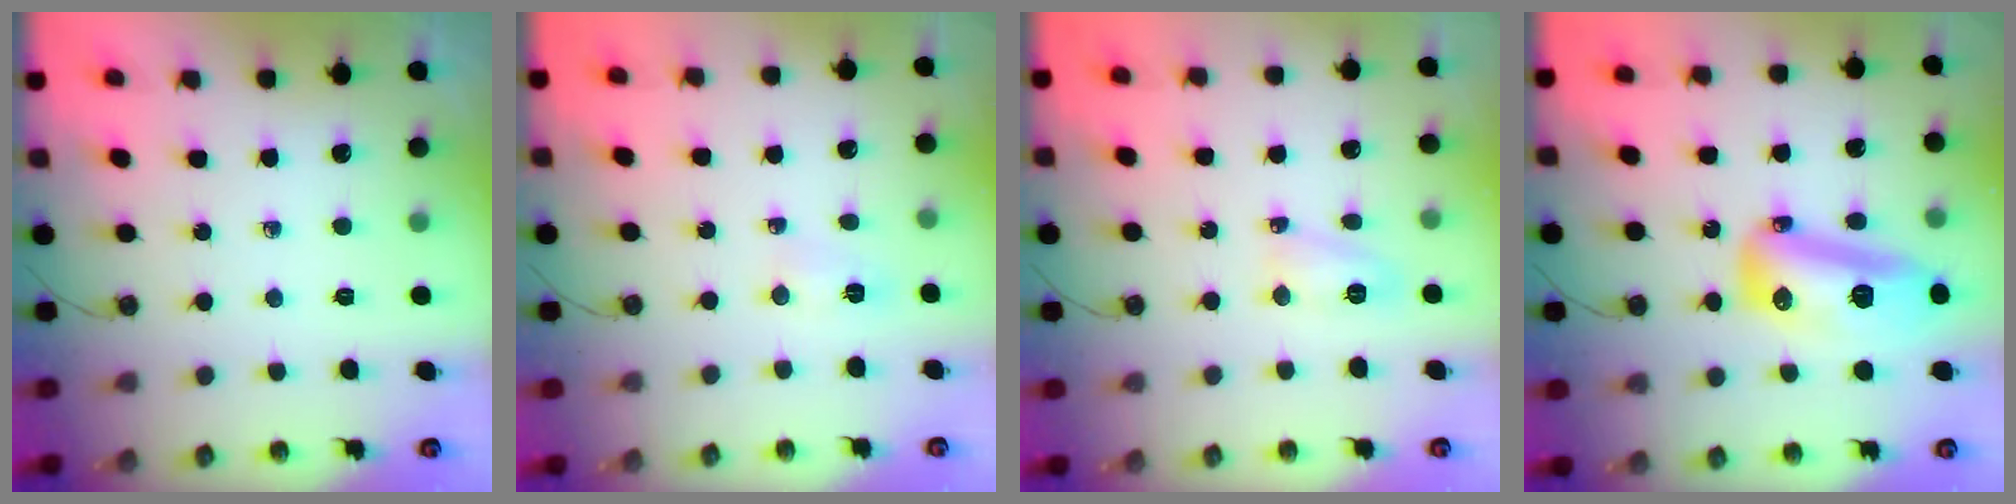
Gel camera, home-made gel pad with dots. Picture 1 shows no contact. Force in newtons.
{"total": 18.5, "press": 4.2, "slide": 18.0}
{"total": 6.7, "press": 6.7, "slide": 0.4}
{"total": 21.5, "press": 17.7, "slide": 12.2}